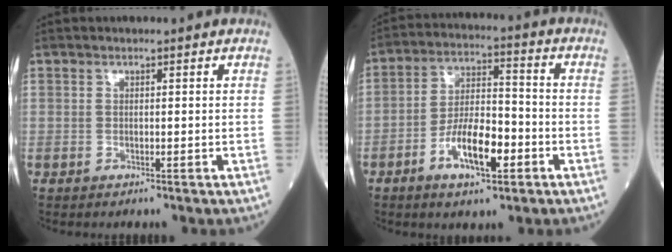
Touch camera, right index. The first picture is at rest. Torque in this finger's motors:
{"motor_torque": [0.30, -0.18, 0.21, 0.11]}